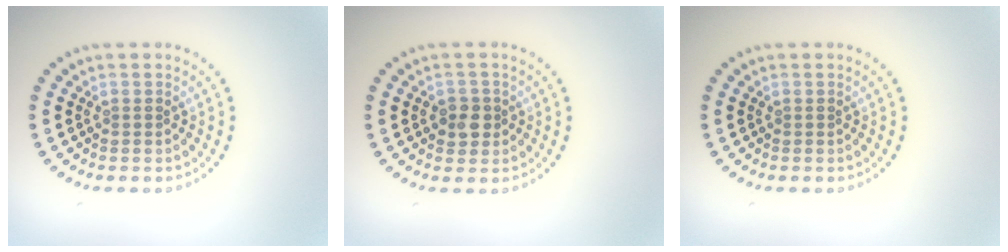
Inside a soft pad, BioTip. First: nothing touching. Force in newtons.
{"total": 2.0, "press": 1.9, "slide": 0.6}
{"total": 0.0}